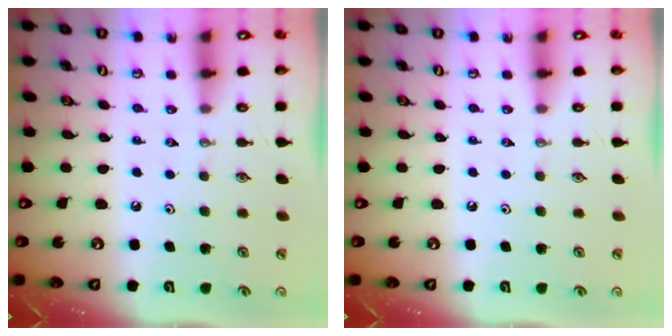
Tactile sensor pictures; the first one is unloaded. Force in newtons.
{"total": 0.0}